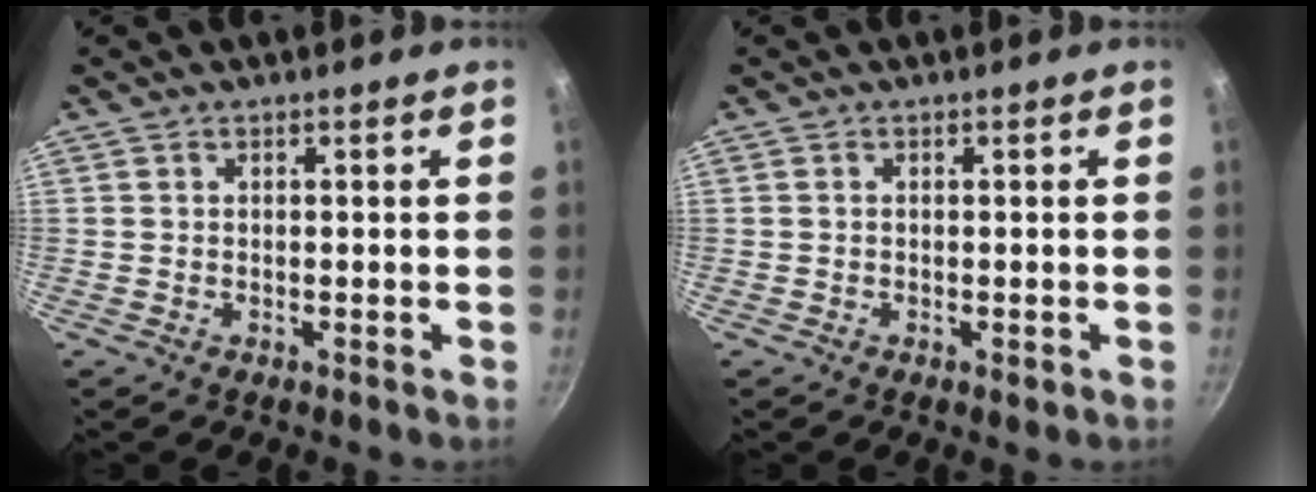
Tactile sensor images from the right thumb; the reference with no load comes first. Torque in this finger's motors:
{"motor_torque": [-0.18, -0.02, -0.20, 0.04, -0.01]}